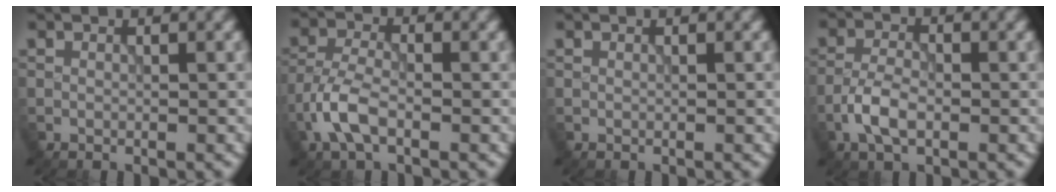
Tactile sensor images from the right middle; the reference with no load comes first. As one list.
[{"total": 4.0, "force": [-1.9, 1.8, 2.9], "torque": [-0.066, 0.003, -0.048]}, {"total": 0.0}, {"total": 3.3, "force": [-1.4, 1.6, 2.5], "torque": [-0.051, 0.003, -0.035]}]